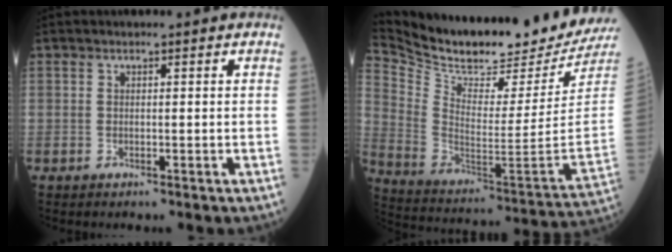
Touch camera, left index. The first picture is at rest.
{"total": 25.2, "force": [23.7, 1.9, 8.5], "torque": [-0.183, -0.099, 0.358]}